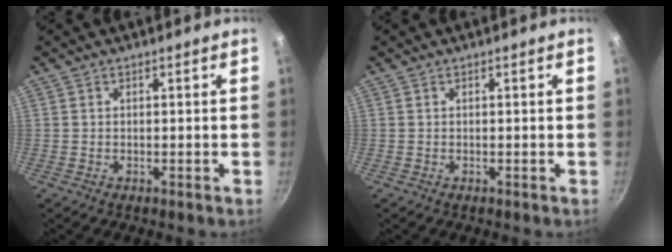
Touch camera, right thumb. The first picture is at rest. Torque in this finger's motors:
{"motor_torque": [0.00, 0.00, 0.00, 0.00, 0.00]}